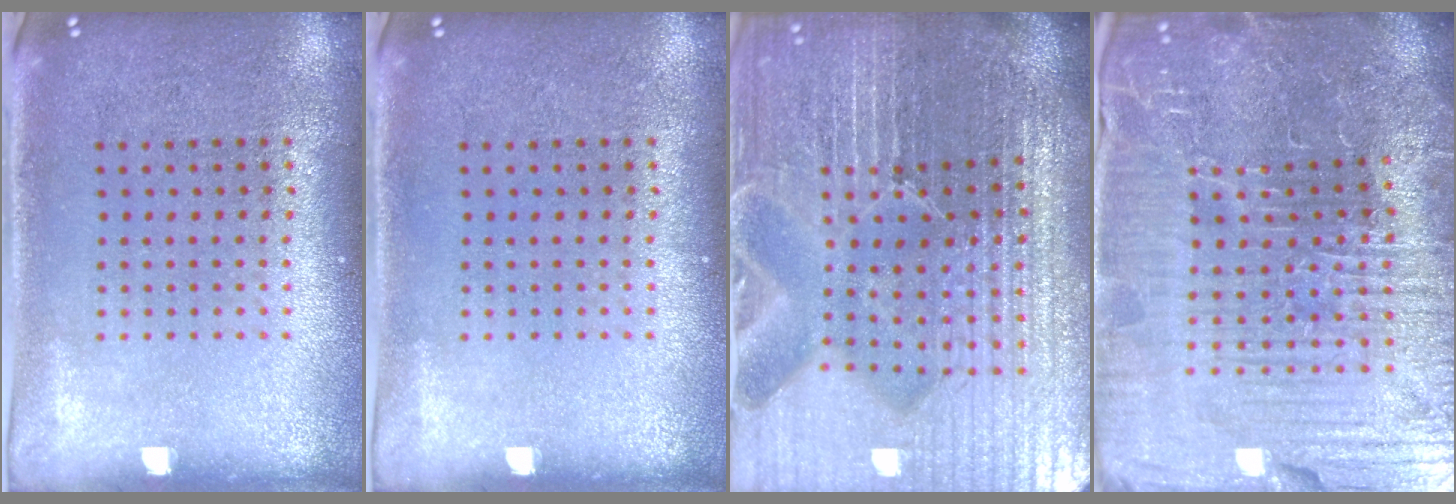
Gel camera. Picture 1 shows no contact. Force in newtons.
{"total": 0.0}
{"total": 7.2, "press": 6.3, "slide": 3.4}
{"total": 6.8, "press": 6.3, "slide": 2.7}